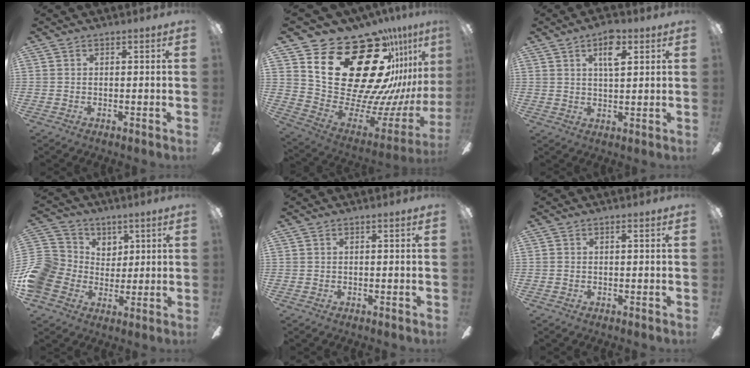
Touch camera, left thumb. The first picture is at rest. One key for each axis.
{"total": 33.2, "fx": 15.6, "fy": 18.5, "fz": 22.8, "tx": -0.333, "ty": -0.139, "tz": 0.321}
{"total": 7.1, "fx": 3.7, "fy": 3.0, "fz": 5.3, "tx": -0.082, "ty": -0.005, "tz": 0.058}
{"total": 12.1, "fx": 0.2, "fy": 11.4, "fz": 4.2, "tx": -0.117, "ty": 0.007, "tz": 0.007}
{"total": 0.0}
{"total": 0.5, "fx": -0.1, "fy": 0.0, "fz": 0.5, "tx": -0.012, "ty": 0.003, "tz": -0.002}